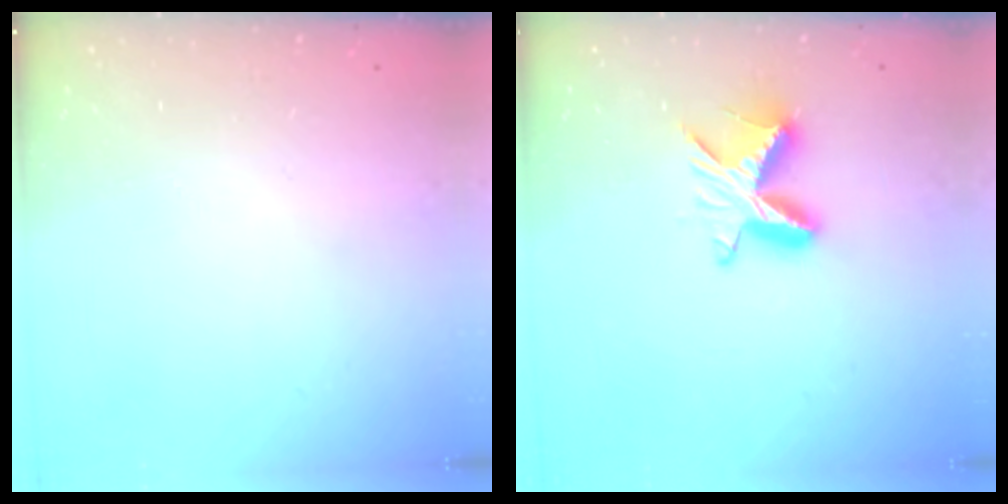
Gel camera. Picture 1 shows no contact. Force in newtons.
{"total": 8.7, "press": 8.7, "slide": 0.2}